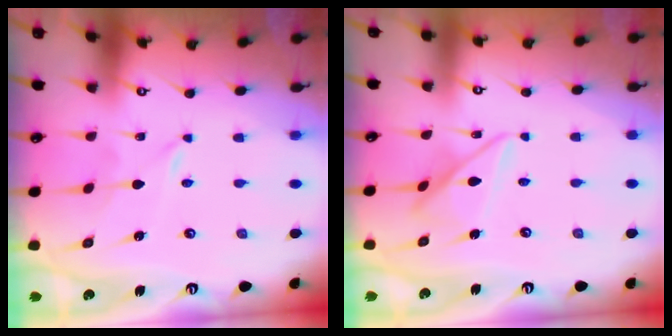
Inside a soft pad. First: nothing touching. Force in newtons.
{"total": 10.1, "press": 10.0, "slide": 1.1}